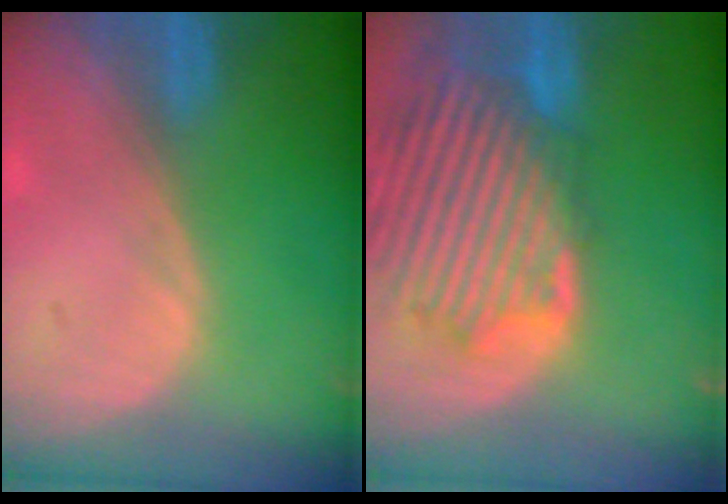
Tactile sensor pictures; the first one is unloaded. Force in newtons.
{"total": 13.2, "press": 11.5, "slide": 6.4}